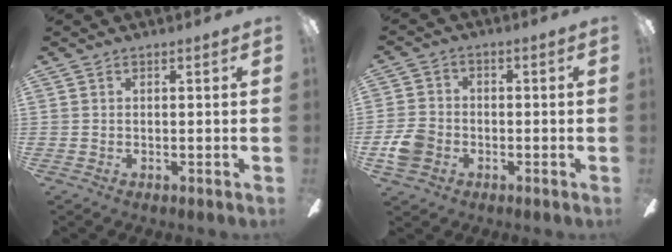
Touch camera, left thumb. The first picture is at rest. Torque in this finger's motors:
{"motor_torque": [-0.47, 0.60, 0.17, -0.16, 0.00]}